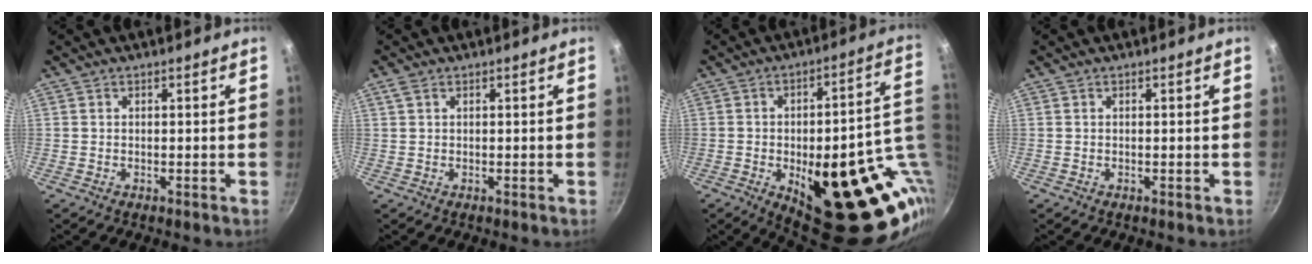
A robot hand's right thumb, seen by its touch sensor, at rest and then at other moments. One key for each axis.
{"total": 1.1, "fx": 0.6, "fy": 0.6, "fz": 0.7, "tx": -0.016, "ty": 0.003, "tz": 0.015}
{"total": 30.3, "fx": -5.9, "fy": 13.2, "fz": 26.7, "tx": -0.292, "ty": 0.004, "tz": -0.055}
{"total": 0.0}